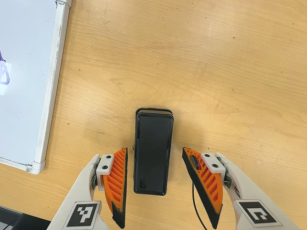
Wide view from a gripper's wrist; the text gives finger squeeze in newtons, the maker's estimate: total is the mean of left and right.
{"total": 0.0}